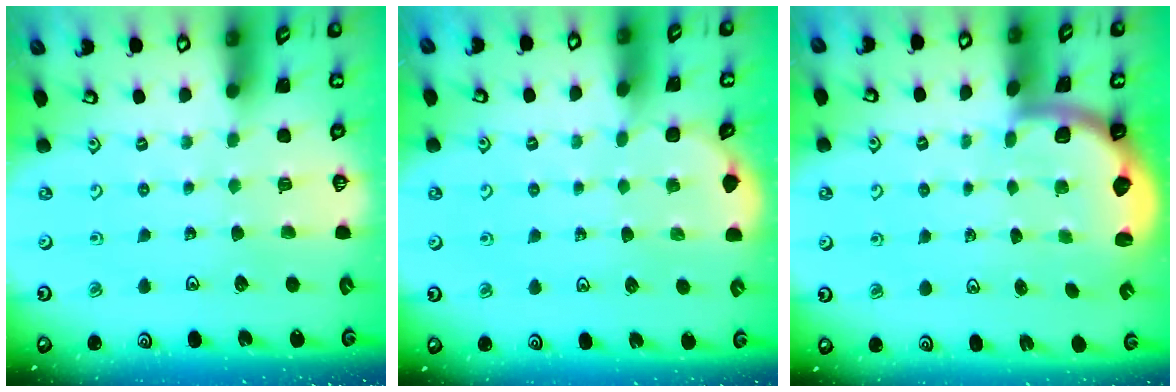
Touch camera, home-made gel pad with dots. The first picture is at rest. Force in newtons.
{"total": 2.1, "press": 2.1, "slide": 0.2}
{"total": 1.9, "press": 1.8, "slide": 0.5}